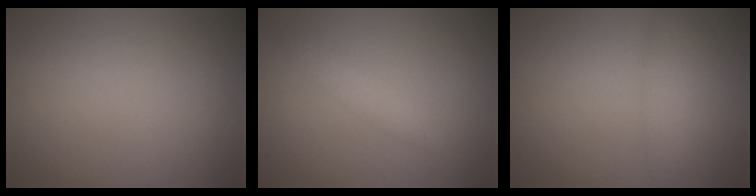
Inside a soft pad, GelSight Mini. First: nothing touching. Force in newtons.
{"total": 1.6, "press": 1.6, "slide": 0.0}
{"total": 1.8, "press": 1.8, "slide": 0.1}